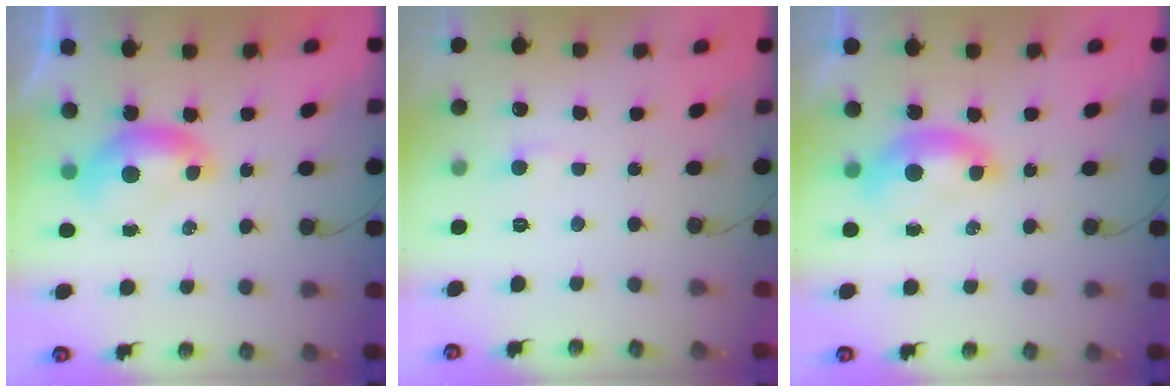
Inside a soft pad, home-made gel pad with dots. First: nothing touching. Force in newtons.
{"total": 1.6, "press": 1.5, "slide": 0.5}
{"total": 1.7, "press": 1.6, "slide": 0.6}